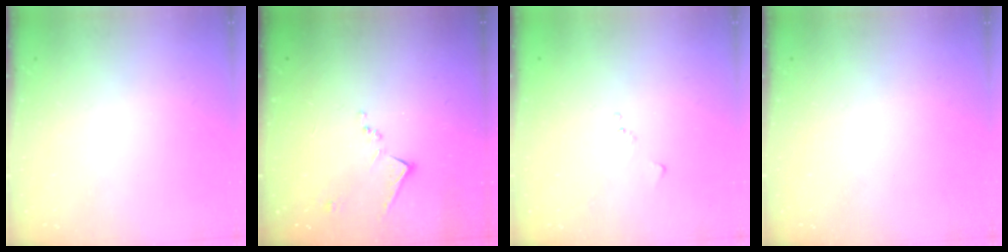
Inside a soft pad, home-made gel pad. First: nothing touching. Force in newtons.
{"total": 8.5, "press": 8.5, "slide": 0.3}
{"total": 6.1, "press": 6.0, "slide": 0.6}
{"total": 0.0}